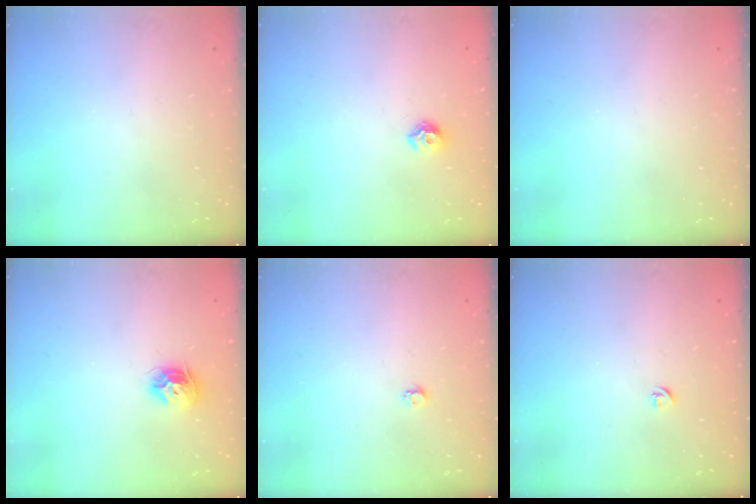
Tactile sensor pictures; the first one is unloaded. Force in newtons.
{"total": 7.2, "press": 7.2, "slide": 0.7}
{"total": 0.0}
{"total": 9.3, "press": 9.3, "slide": 0.2}
{"total": 3.2, "press": 3.2, "slide": 0.3}
{"total": 3.9, "press": 3.9, "slide": 0.7}